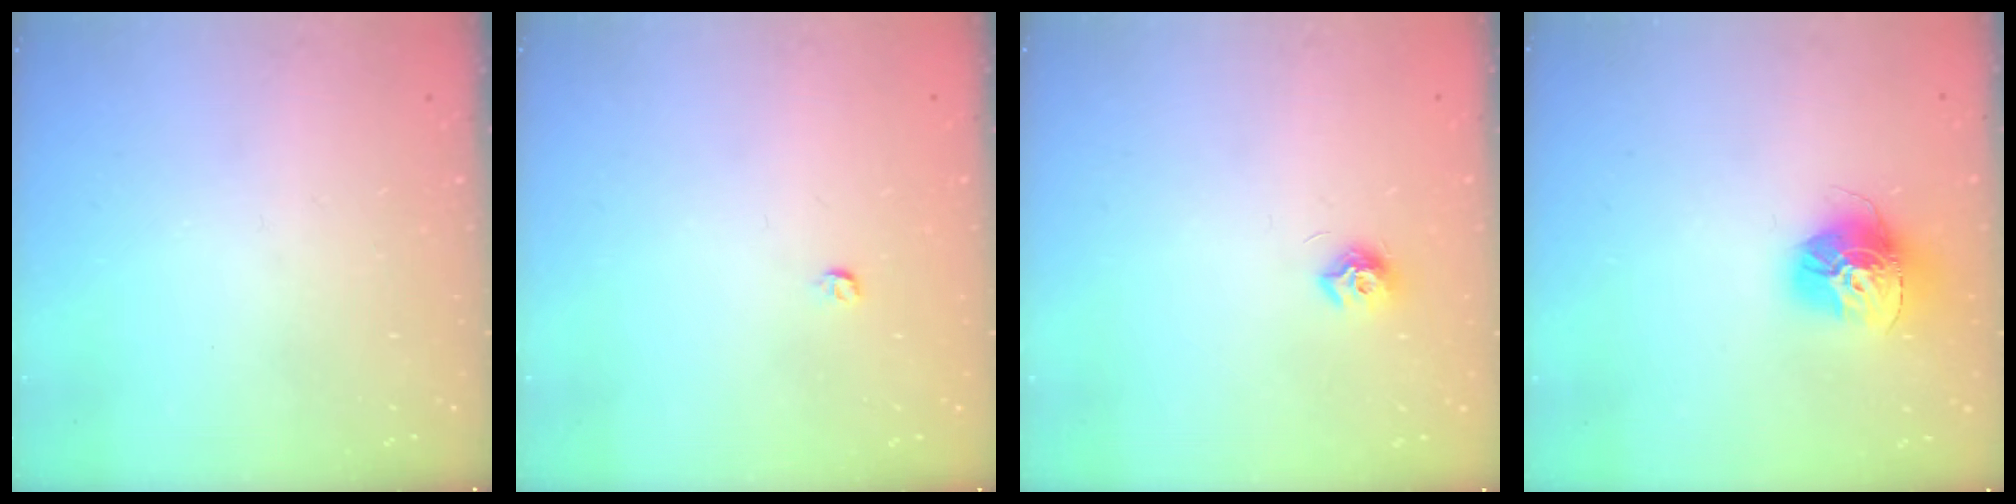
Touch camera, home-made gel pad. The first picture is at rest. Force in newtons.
{"total": 3.1, "press": 3.1, "slide": 0.5}
{"total": 7.8, "press": 7.8, "slide": 0.3}
{"total": 15.0, "press": 14.9, "slide": 1.5}